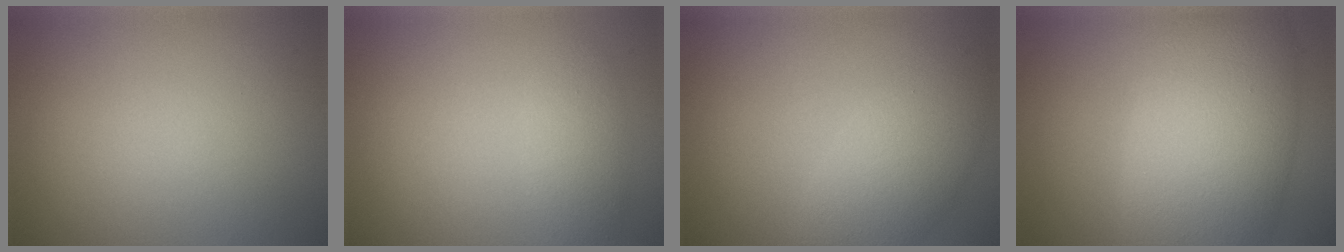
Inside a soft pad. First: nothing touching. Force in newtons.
{"total": 2.1, "press": 2.1, "slide": 0.2}
{"total": 4.6, "press": 4.6, "slide": 0.3}
{"total": 10.7, "press": 10.6, "slide": 0.5}